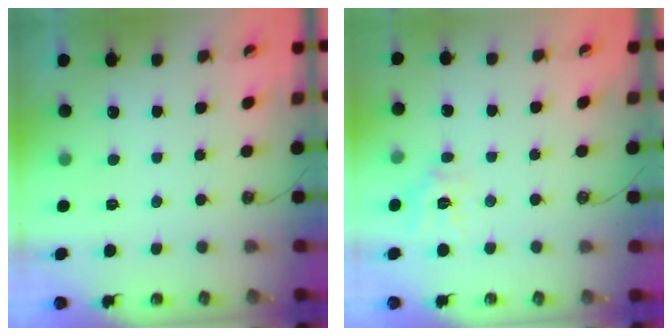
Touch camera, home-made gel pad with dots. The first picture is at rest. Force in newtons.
{"total": 10.1, "press": 10.1, "slide": 0.6}